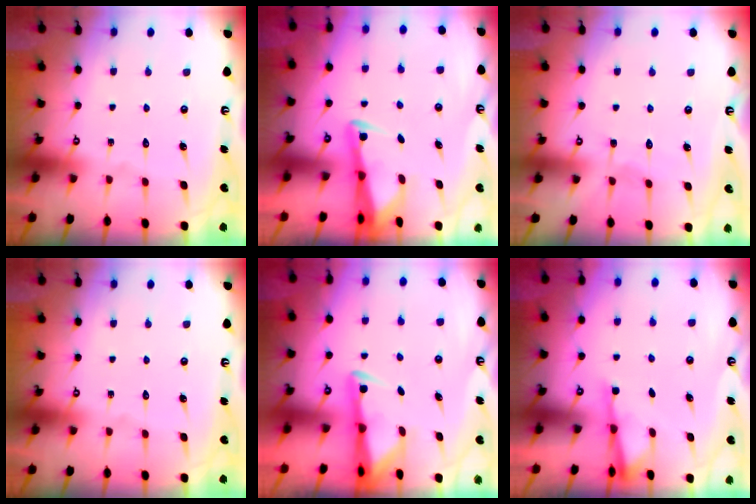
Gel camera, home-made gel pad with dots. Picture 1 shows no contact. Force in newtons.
{"total": 2.5, "press": 2.5, "slide": 0.5}
{"total": 4.4, "press": 4.4, "slide": 0.5}
{"total": 0.0}
{"total": 3.0, "press": 3.0, "slide": 0.5}
{"total": 2.1, "press": 2.1, "slide": 0.3}